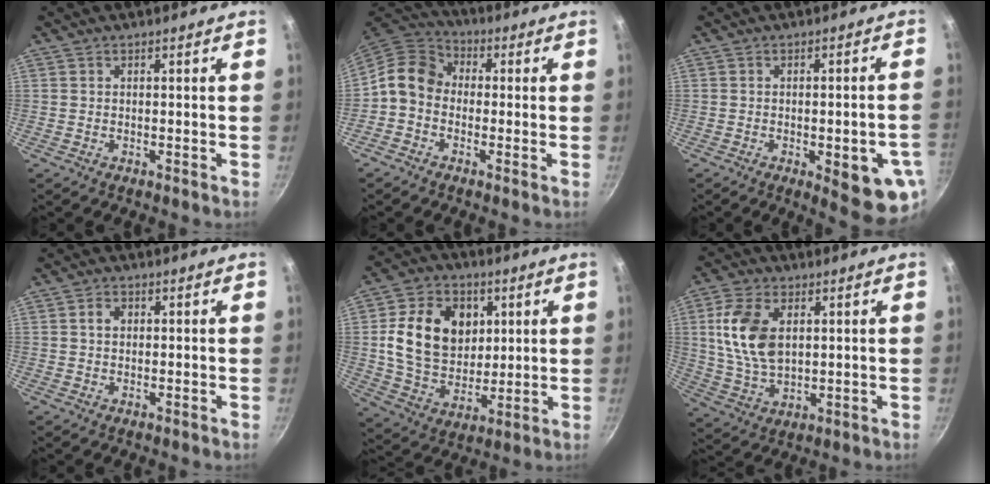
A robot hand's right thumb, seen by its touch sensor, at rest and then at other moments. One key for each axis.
{"total": 8.6, "fx": -0.9, "fy": 7.0, "fz": 4.8, "tx": -0.068, "ty": 0.035, "tz": -0.042}
{"total": 11.6, "fx": -3.4, "fy": 3.4, "fz": 10.5, "tx": -0.109, "ty": 0.001, "tz": -0.037}
{"total": 2.4, "fx": 0.5, "fy": 1.9, "fz": 1.4, "tx": -0.013, "ty": 0.005, "tz": 0.006}
{"total": 17.7, "fx": 3.8, "fy": 13.3, "fz": 10.9, "tx": -0.166, "ty": -0.007, "tz": 0.069}
{"total": 12.9, "fx": 2.9, "fy": 7.9, "fz": 9.8, "tx": -0.178, "ty": -0.013, "tz": 0.061}